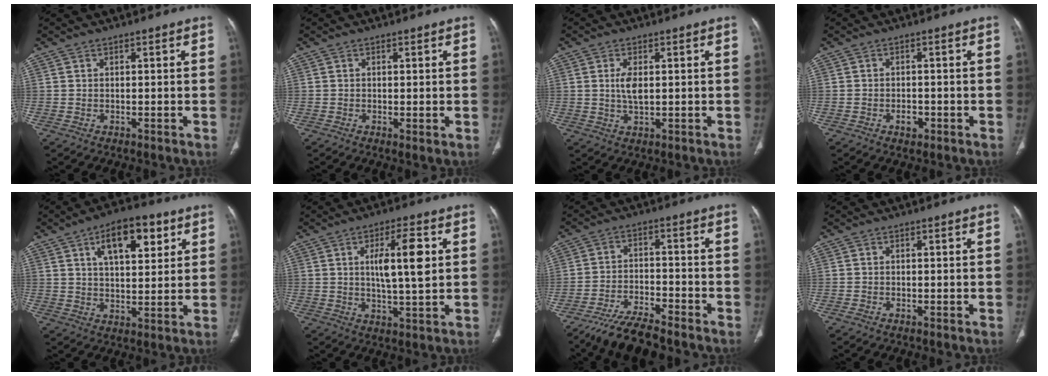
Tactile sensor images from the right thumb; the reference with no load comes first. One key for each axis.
{"total": 1.1, "fx": -0.1, "fy": 0.2, "fz": 1.1, "tx": -0.023, "ty": -0.007, "tz": -0.002}
{"total": 3.8, "fx": 0.5, "fy": 1.7, "fz": 3.4, "tx": -0.069, "ty": -0.004, "tz": 0.014}
{"total": 2.2, "fx": -1.0, "fy": 1.4, "fz": 1.4, "tx": -0.015, "ty": 0.004, "tz": -0.013}
{"total": 12.6, "fx": 5.6, "fy": 5.9, "fz": 9.6, "tx": -0.120, "ty": -0.012, "tz": 0.087}
{"total": 9.4, "fx": 1.9, "fy": 2.3, "fz": 8.9, "tx": -0.147, "ty": -0.005, "tz": 0.035}
{"total": 9.4, "fx": -8.1, "fy": 2.1, "fz": 4.3, "tx": -0.084, "ty": 0.033, "tz": -0.145}
{"total": 0.6, "fx": -0.4, "fy": 0.2, "fz": 0.4, "tx": -0.013, "ty": 0.000, "tz": -0.008}